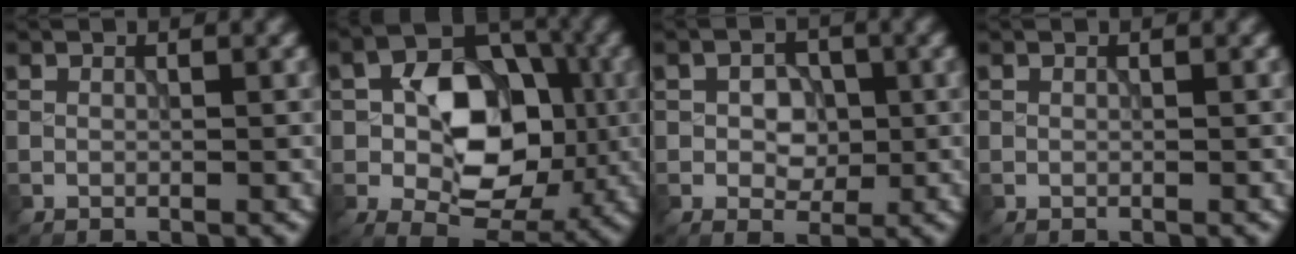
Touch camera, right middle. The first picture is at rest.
{"total": 9.9, "force": [-0.8, 6.7, 7.3], "torque": [-0.104, 0.013, -0.017]}
{"total": 3.4, "force": [0.0, 2.4, 2.4], "torque": [-0.038, -0.002, -0.005]}
{"total": 0.0}